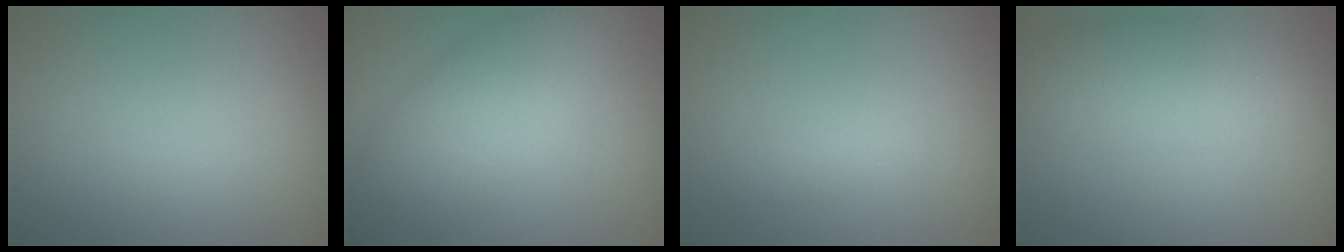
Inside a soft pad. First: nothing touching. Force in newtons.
{"total": 5.9, "press": 5.9, "slide": 0.2}
{"total": 1.0, "press": 1.0, "slide": 0.0}
{"total": 5.2, "press": 5.2, "slide": 0.2}